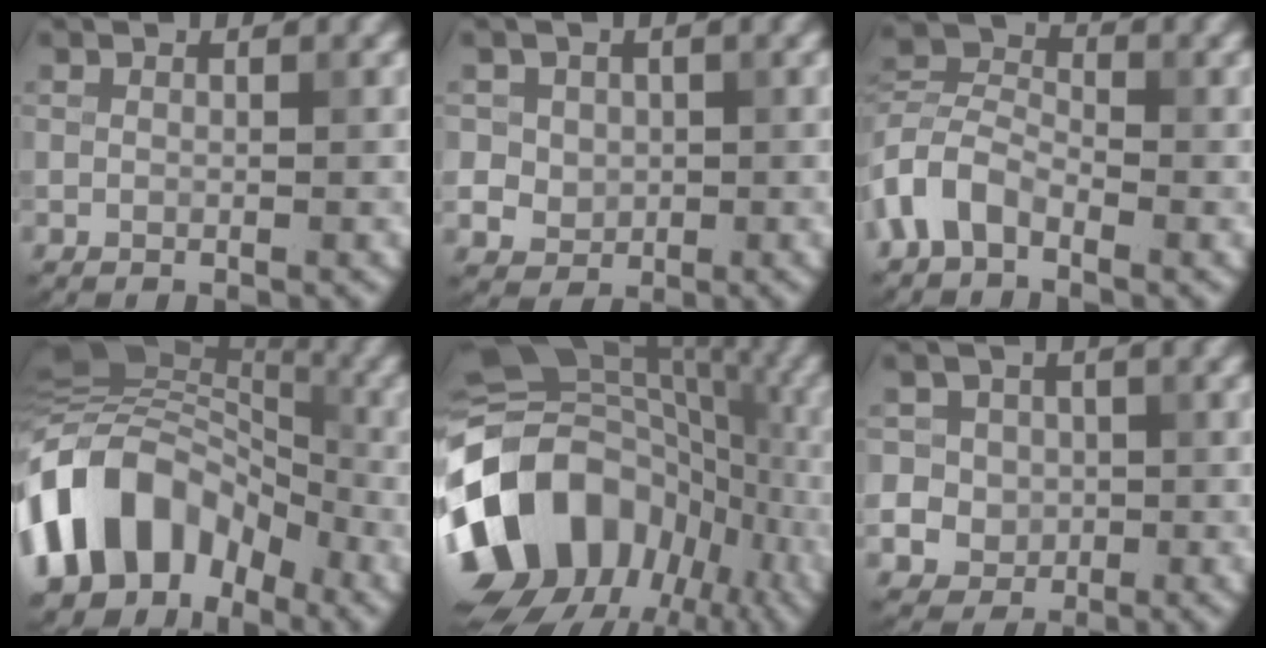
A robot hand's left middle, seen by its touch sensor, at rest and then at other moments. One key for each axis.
{"total": 4.2, "fx": 1.2, "fy": 3.7, "fz": 1.6, "tx": -0.028, "ty": 0.013, "tz": 0.018}
{"total": 4.6, "fx": -2.5, "fy": 2.8, "fz": 2.7, "tx": -0.058, "ty": 0.010, "tz": -0.066}
{"total": 11.5, "fx": -4.8, "fy": 8.0, "fz": 6.7, "tx": -0.118, "ty": 0.025, "tz": -0.114}
{"total": 15.1, "fx": -5.0, "fy": 11.4, "fz": 8.6, "tx": -0.172, "ty": -0.005, "tz": -0.090}
{"total": 6.3, "fx": 0.5, "fy": 6.0, "fz": 1.8, "tx": -0.044, "ty": 0.027, "tz": -0.003}